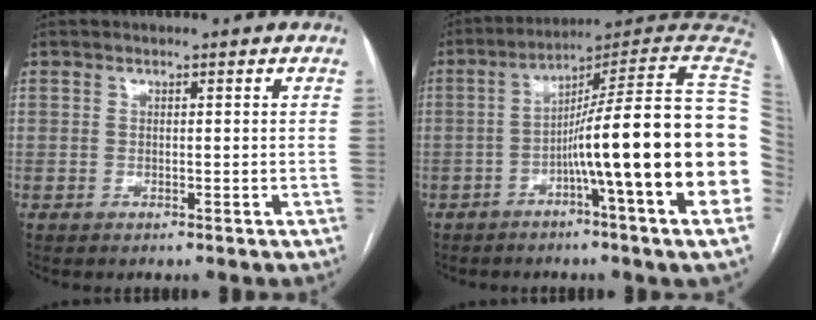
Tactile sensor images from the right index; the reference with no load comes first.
{"total": 22.7, "force": [-2.8, -1.3, 22.5], "torque": [-0.226, 0.022, -0.061]}